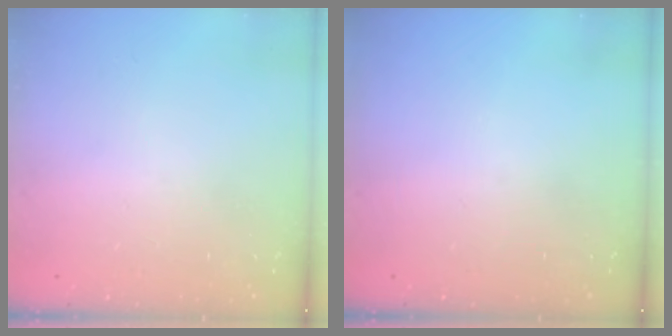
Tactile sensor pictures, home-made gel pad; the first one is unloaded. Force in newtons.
{"total": 0.0}